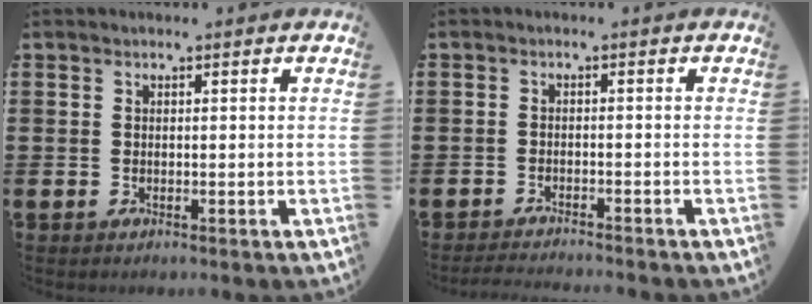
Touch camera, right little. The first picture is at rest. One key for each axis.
{"total": 1.6, "fx": -1.6, "fy": -0.2, "fz": 0.3, "tx": -0.004, "ty": 0.002, "tz": -0.031}